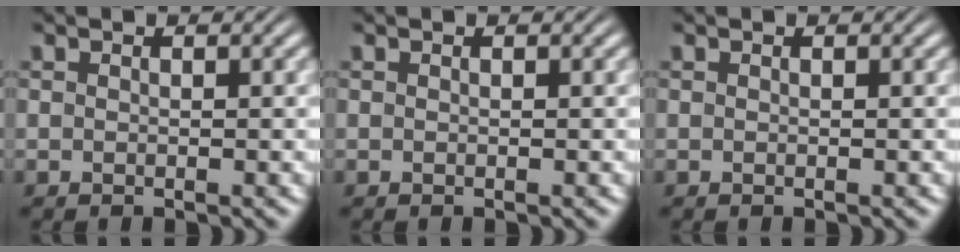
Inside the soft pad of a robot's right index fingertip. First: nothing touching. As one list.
[{"total": 0.0}, {"total": 0.0}]